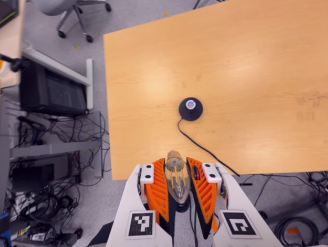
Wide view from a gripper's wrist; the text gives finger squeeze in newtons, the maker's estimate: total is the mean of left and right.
{"total": 20.9, "left": 22.1, "right": 19.6}